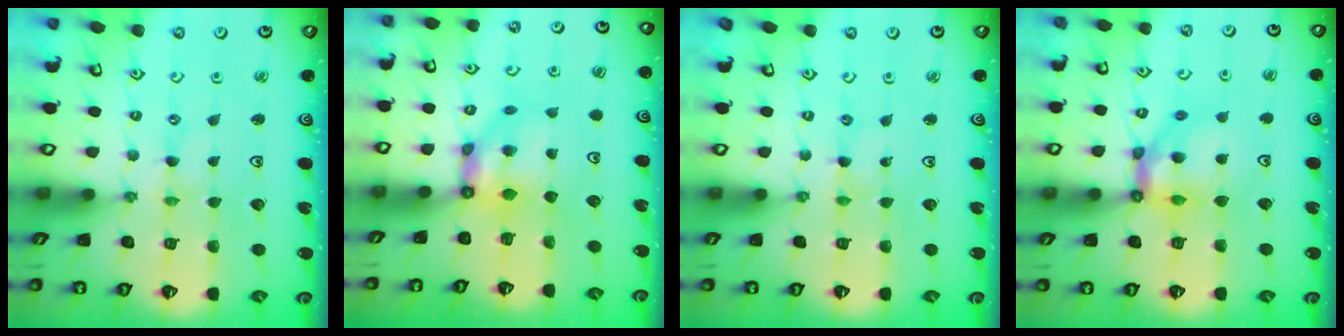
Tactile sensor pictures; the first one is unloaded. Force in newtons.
{"total": 6.8, "press": 6.7, "slide": 0.8}
{"total": 0.0}
{"total": 11.7, "press": 11.6, "slide": 1.7}